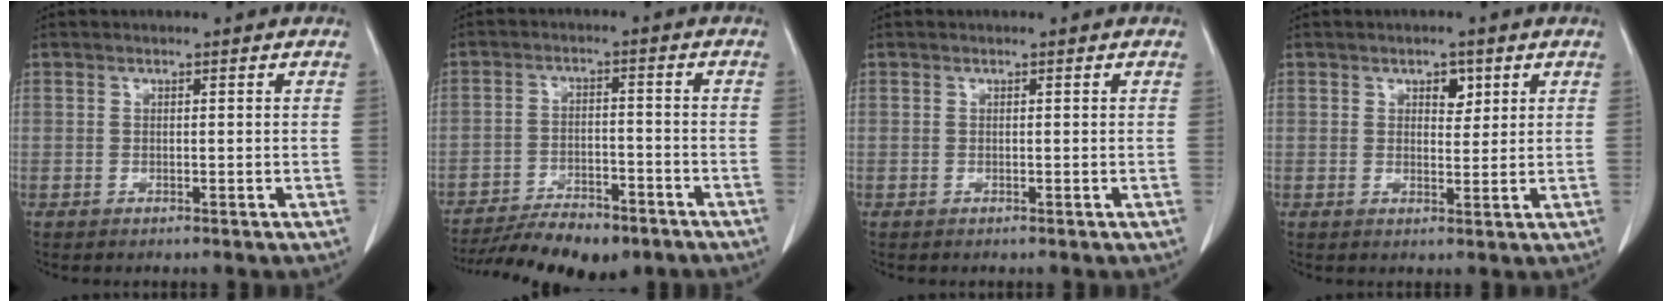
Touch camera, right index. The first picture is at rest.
{"total": 13.9, "force": [-11.2, 4.3, 7.0], "torque": [-0.114, -0.005, -0.172]}
{"total": 0.0}
{"total": 2.8, "force": [1.4, 1.6, 1.8], "torque": [-0.023, 0.001, 0.020]}